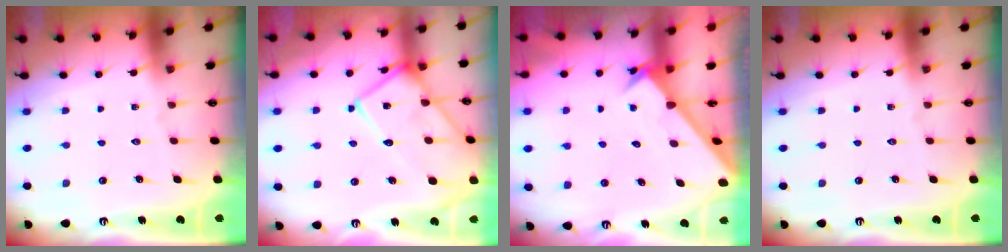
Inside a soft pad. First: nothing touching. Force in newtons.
{"total": 16.6, "press": 16.6, "slide": 1.1}
{"total": 2.4, "press": 2.4, "slide": 0.2}
{"total": 0.0}